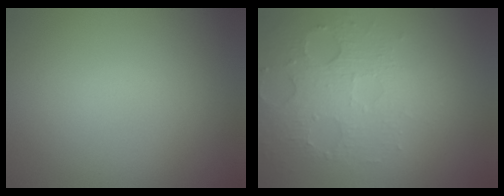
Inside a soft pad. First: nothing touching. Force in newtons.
{"total": 3.6, "press": 3.2, "slide": 1.6}